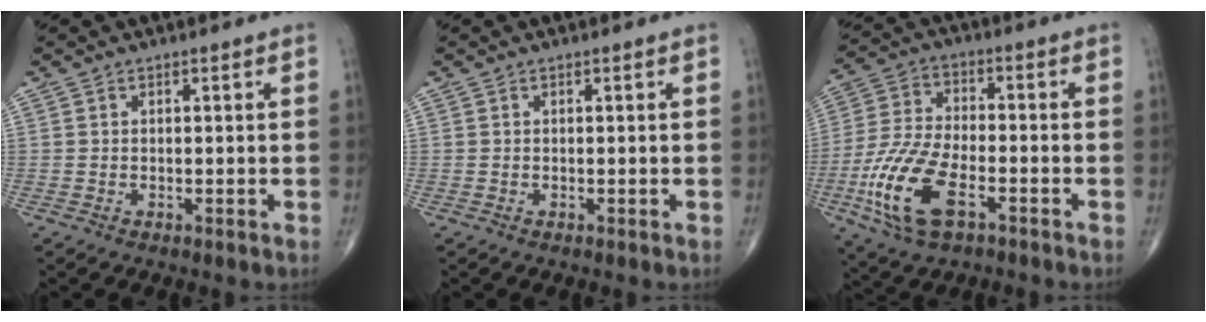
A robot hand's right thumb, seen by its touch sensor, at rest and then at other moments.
{"total": 0.0}
{"total": 15.0, "force": [-6.0, 6.9, 11.9], "torque": [-0.254, 0.015, -0.114]}